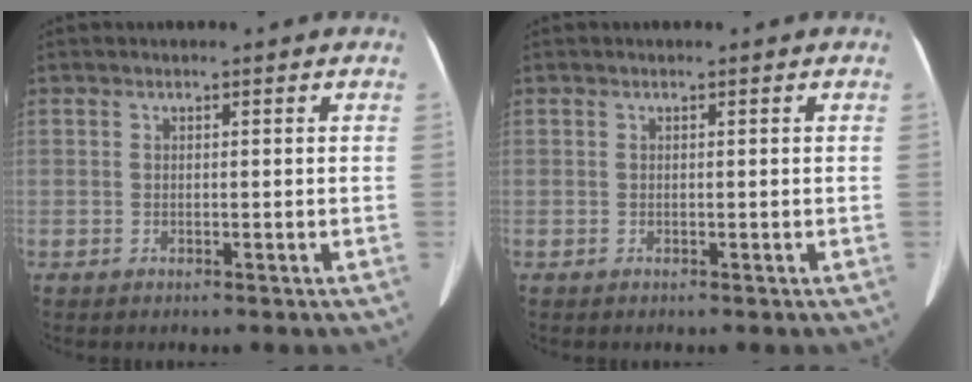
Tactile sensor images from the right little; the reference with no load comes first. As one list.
[{"total": 0.0}]